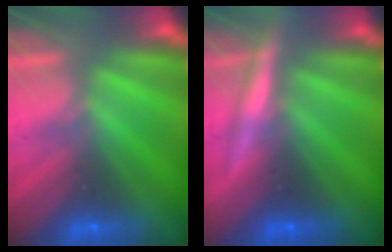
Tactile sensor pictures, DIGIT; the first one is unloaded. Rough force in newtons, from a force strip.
{"total": 3.4}